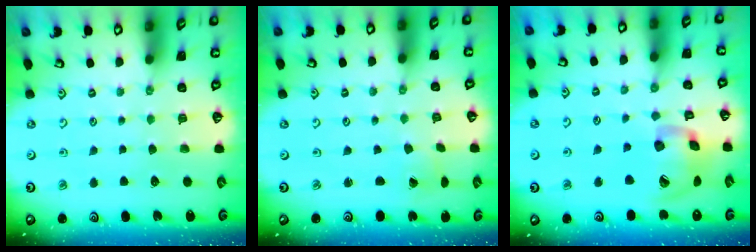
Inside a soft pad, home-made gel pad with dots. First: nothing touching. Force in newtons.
{"total": 0.7, "press": 0.7, "slide": 0.1}
{"total": 18.0, "press": 17.8, "slide": 2.8}